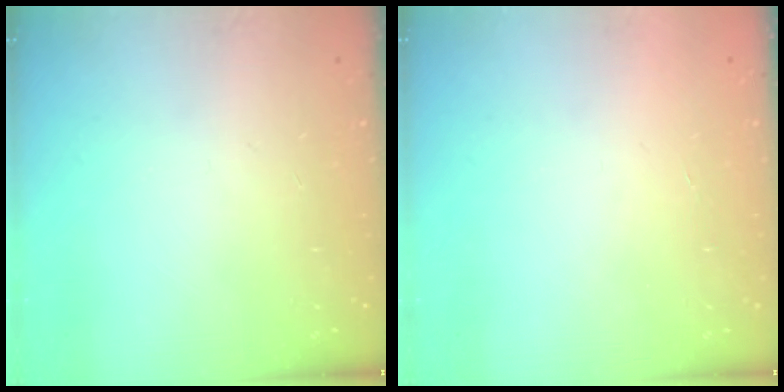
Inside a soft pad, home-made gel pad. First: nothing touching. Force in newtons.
{"total": 1.6, "press": 1.5, "slide": 0.1}